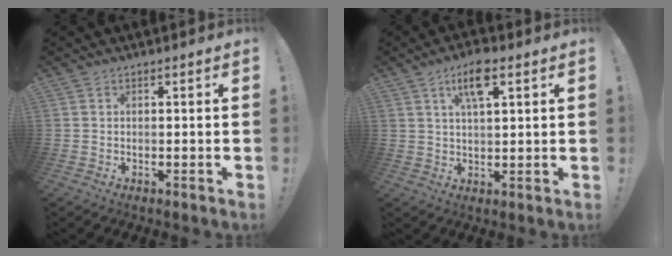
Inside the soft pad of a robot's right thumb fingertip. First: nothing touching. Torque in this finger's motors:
{"motor_torque": [-0.10, 0.03, 0.29, -0.21, 0.29]}